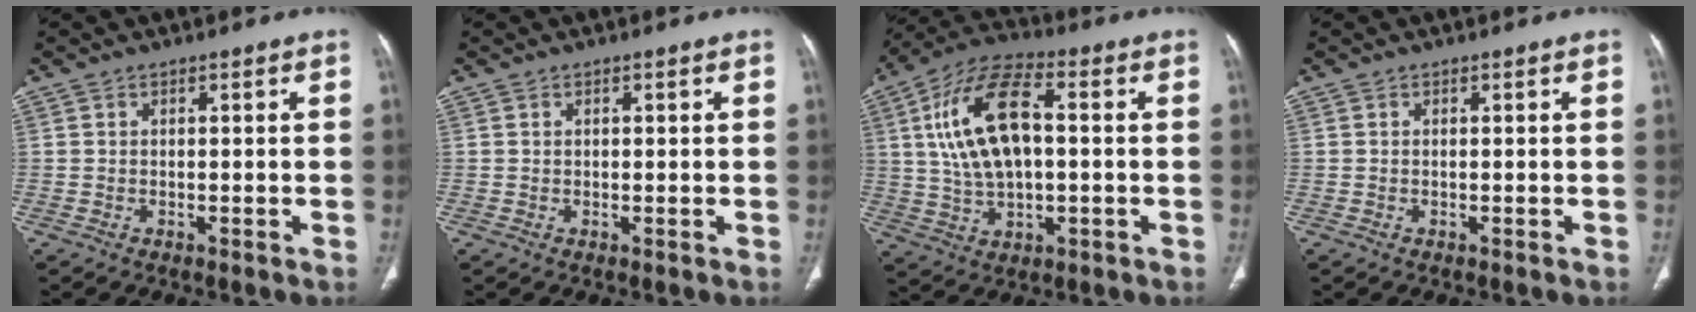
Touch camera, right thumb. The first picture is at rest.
{"total": 0.0}
{"total": 16.4, "force": [2.3, 8.2, 14.0], "torque": [-0.263, 0.020, 0.040]}
{"total": 0.0}